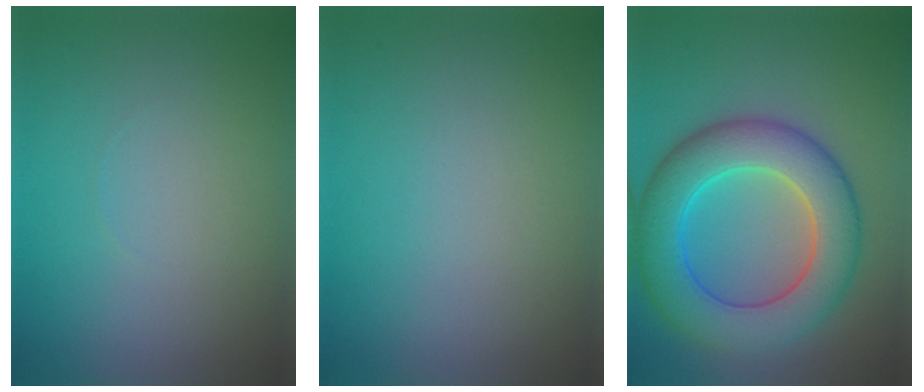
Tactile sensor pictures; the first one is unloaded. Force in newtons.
{"total": 0.0}
{"total": 8.8, "press": 8.8, "slide": 0.3}